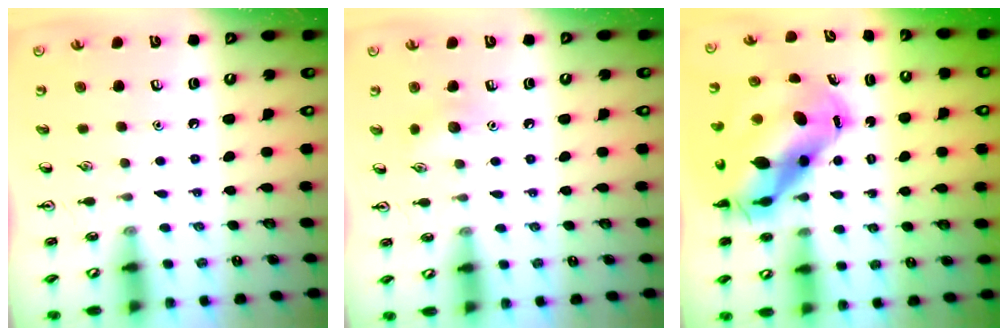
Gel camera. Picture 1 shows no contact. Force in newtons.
{"total": 7.3, "press": 7.1, "slide": 1.8}
{"total": 14.1, "press": 13.5, "slide": 4.0}